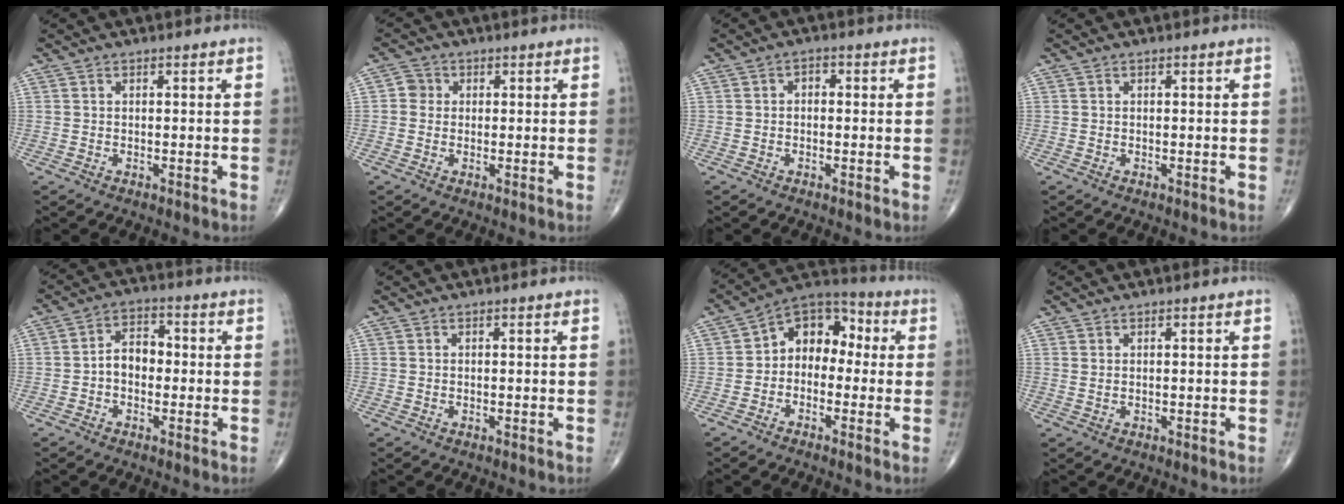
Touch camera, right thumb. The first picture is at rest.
{"total": 2.7, "force": [0.2, 2.6, 0.8], "torque": [0.003, 0.005, -0.002]}
{"total": 1.6, "force": [0.0, 1.1, 1.1], "torque": [-0.007, 0.006, -0.008]}
{"total": 0.0}
{"total": 5.8, "force": [-0.9, 4.1, 4.1], "torque": [-0.051, 0.025, -0.025]}
{"total": 0.0}
{"total": 9.9, "force": [-0.2, 7.2, 6.8], "torque": [-0.063, 0.041, -0.028]}
{"total": 0.7, "force": [0.4, 0.1, 0.5], "torque": [-0.015, 0.003, 0.009]}